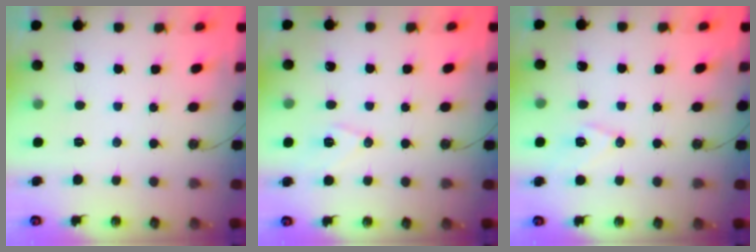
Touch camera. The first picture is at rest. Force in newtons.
{"total": 7.8, "press": 7.2, "slide": 2.9}
{"total": 9.3, "press": 8.6, "slide": 3.6}